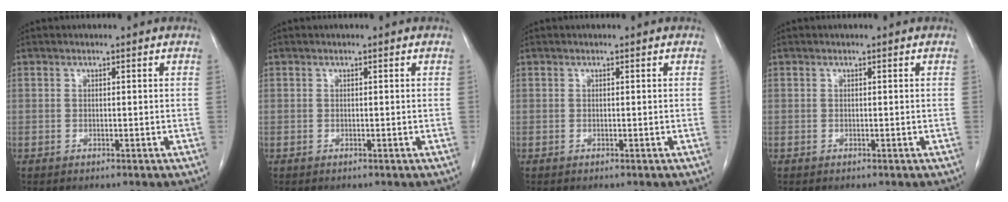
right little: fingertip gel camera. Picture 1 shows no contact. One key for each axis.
{"total": 0.0}
{"total": 0.0}
{"total": 0.0}